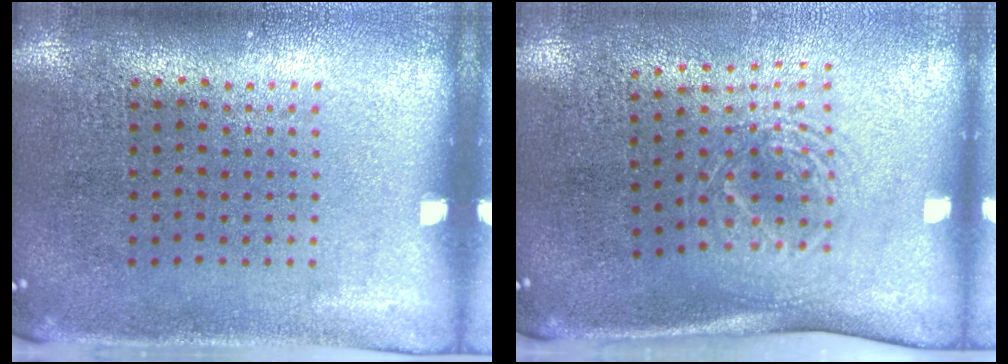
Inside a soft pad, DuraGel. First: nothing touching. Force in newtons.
{"total": 1.6, "press": 1.3, "slide": 1.0}